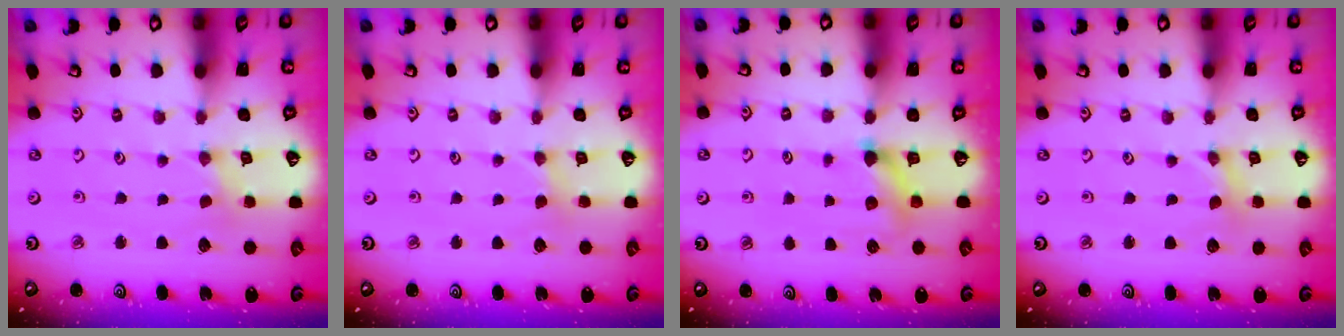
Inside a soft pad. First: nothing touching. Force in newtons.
{"total": 2.2, "press": 2.2, "slide": 0.4}
{"total": 5.5, "press": 5.5, "slide": 0.6}
{"total": 0.7, "press": 0.7, "slide": 0.2}